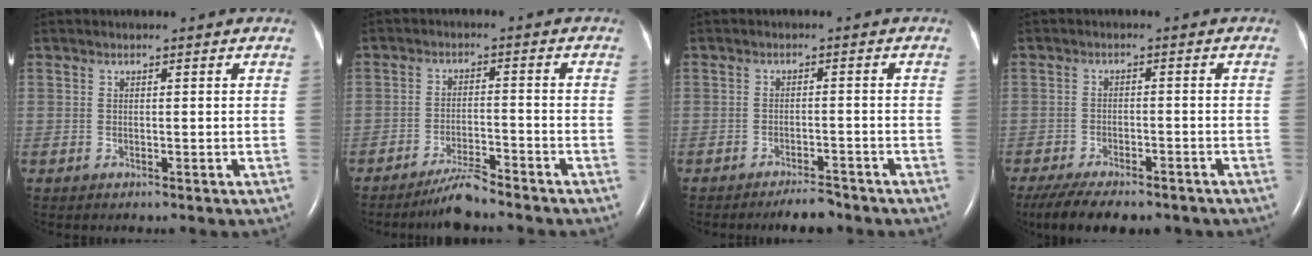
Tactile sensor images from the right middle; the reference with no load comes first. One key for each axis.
{"total": 4.5, "fx": -4.2, "fy": 0.1, "fz": 1.8, "tx": -0.037, "ty": -0.013, "tz": -0.078}
{"total": 3.5, "fx": -3.1, "fy": 0.7, "fz": 1.5, "tx": -0.024, "ty": -0.004, "tz": -0.048}
{"total": 12.3, "fx": -9.7, "fy": 4.1, "fz": 6.3, "tx": -0.110, "ty": -0.009, "tz": -0.139}